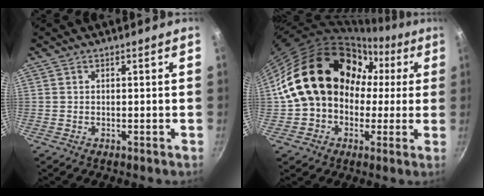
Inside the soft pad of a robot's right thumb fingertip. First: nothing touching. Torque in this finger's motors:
{"motor_torque": [-1.17, 3.55, 1.58, -1.19, 0.48]}